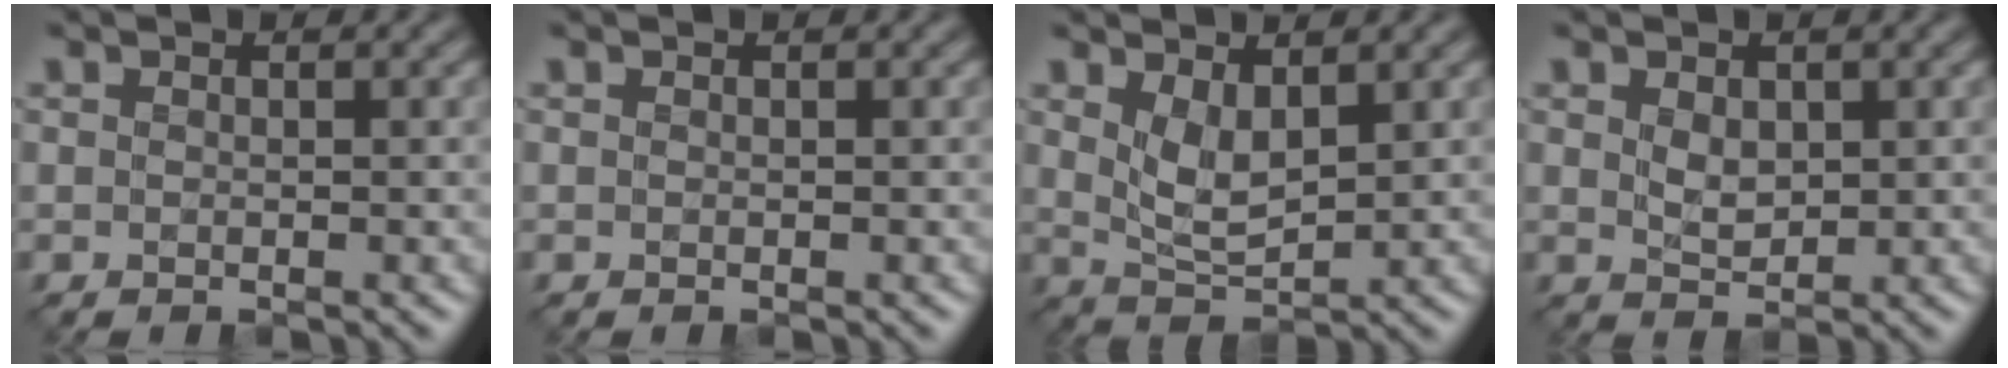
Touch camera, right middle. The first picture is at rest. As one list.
[{"total": 0.0}, {"total": 2.9, "force": [1.4, 1.2, 2.2], "torque": [-0.050, -0.004, 0.033]}, {"total": 1.7, "force": [0.6, 1.2, 1.1], "torque": [-0.020, 0.001, 0.015]}]